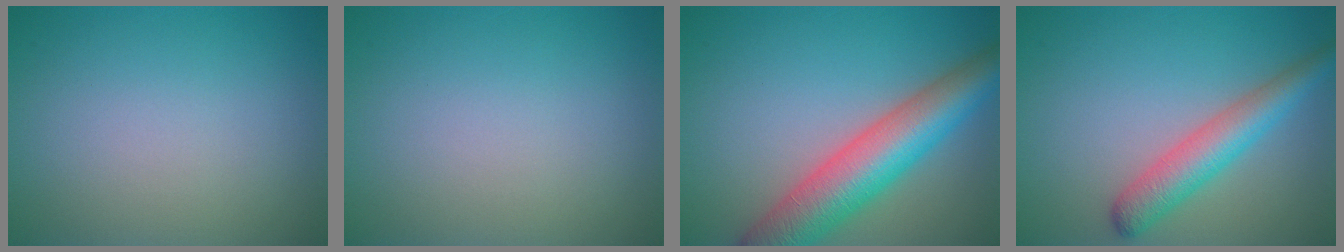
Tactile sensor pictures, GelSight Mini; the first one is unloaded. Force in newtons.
{"total": 0.0}
{"total": 8.4, "press": 8.4, "slide": 0.3}
{"total": 4.3, "press": 4.3, "slide": 0.1}